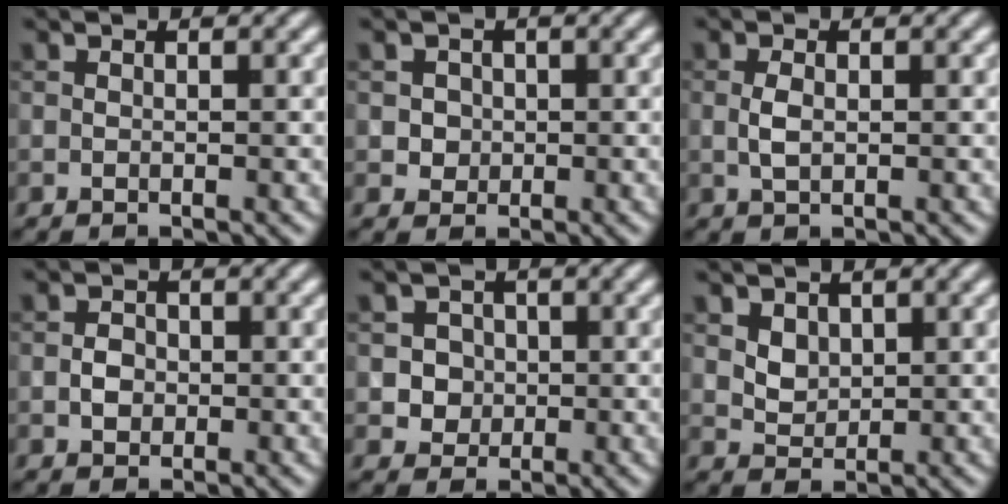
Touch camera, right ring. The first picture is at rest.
{"total": 1.7, "force": [0.2, 1.6, 0.5], "torque": [0.002, 0.002, 0.014]}
{"total": 1.5, "force": [0.0, 0.8, 1.2], "torque": [-0.031, -0.001, 0.001]}
{"total": 1.5, "force": [-0.3, 1.2, 0.8], "torque": [-0.013, 0.002, -0.010]}
{"total": 2.7, "force": [0.1, 2.6, 0.9], "torque": [0.006, 0.006, 0.002]}
{"total": 2.2, "force": [1.0, 1.6, 1.1], "torque": [-0.023, -0.003, 0.027]}